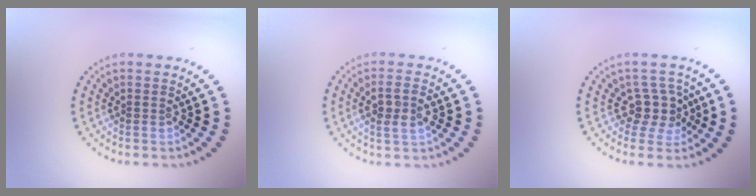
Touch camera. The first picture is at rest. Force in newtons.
{"total": 2.4, "press": 2.3, "slide": 0.5}
{"total": 2.8, "press": 2.3, "slide": 1.6}